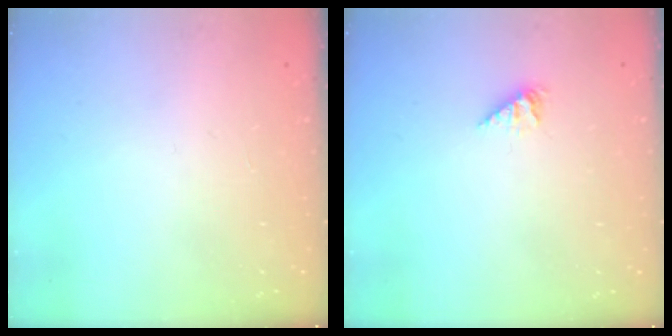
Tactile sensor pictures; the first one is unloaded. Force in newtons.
{"total": 1.8, "press": 1.7, "slide": 0.3}